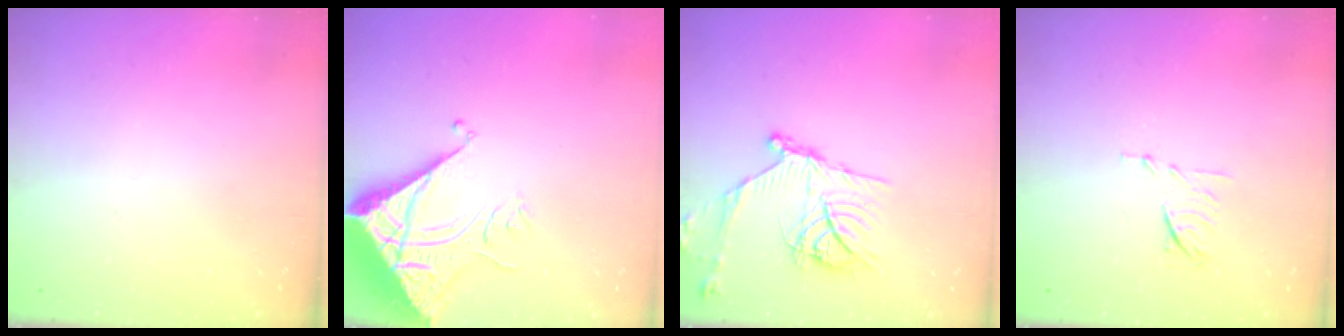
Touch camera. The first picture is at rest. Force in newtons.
{"total": 11.2, "press": 11.2, "slide": 0.9}
{"total": 18.1, "press": 18.0, "slide": 1.7}
{"total": 6.3, "press": 6.2, "slide": 1.0}